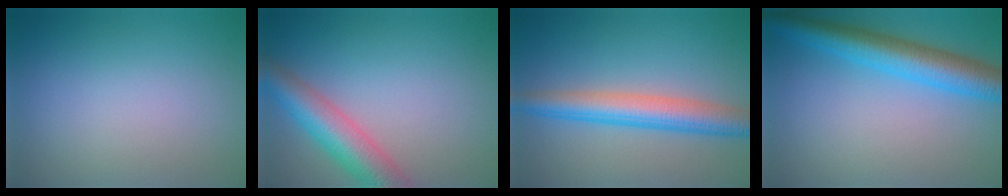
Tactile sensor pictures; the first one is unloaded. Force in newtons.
{"total": 6.2, "press": 6.2, "slide": 0.3}
{"total": 5.5, "press": 5.5, "slide": 0.1}
{"total": 6.5, "press": 6.5, "slide": 0.3}